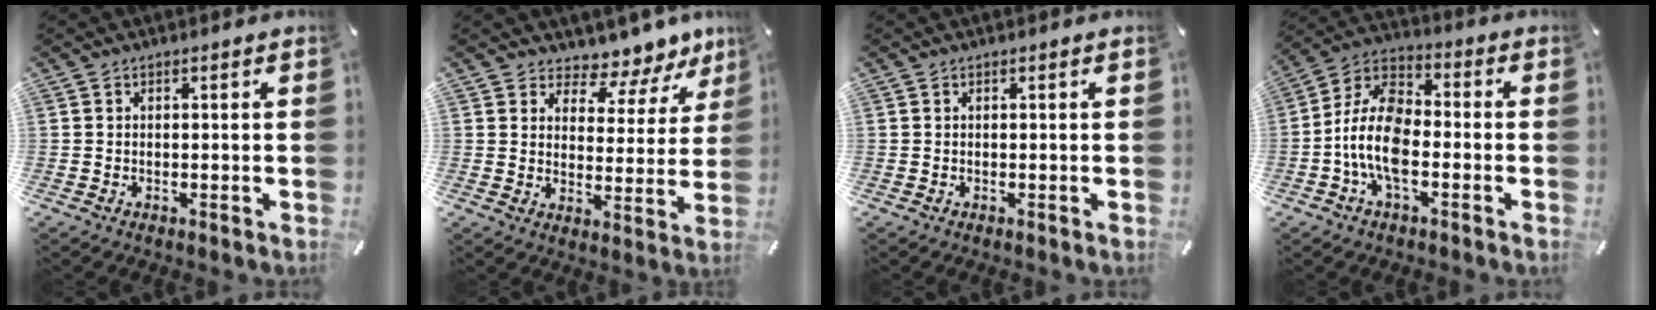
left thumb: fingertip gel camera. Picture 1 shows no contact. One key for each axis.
{"total": 7.8, "fx": 6.6, "fy": 3.8, "fz": 1.7, "tx": -0.023, "ty": -0.070, "tz": 0.114}
{"total": 0.0}
{"total": 12.4, "fx": -4.0, "fy": 7.1, "fz": 9.4, "tx": -0.203, "ty": 0.011, "tz": -0.076}